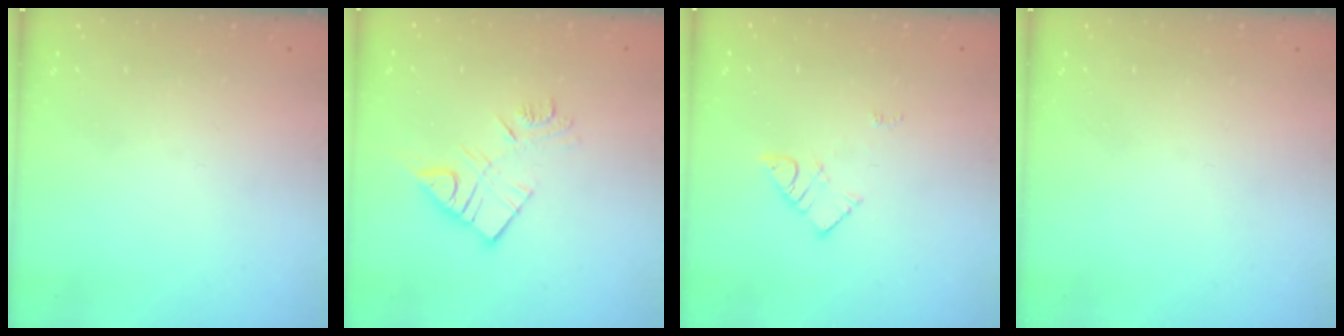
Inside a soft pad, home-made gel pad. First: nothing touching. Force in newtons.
{"total": 11.4, "press": 11.4, "slide": 0.9}
{"total": 4.7, "press": 4.7, "slide": 0.1}
{"total": 0.0}